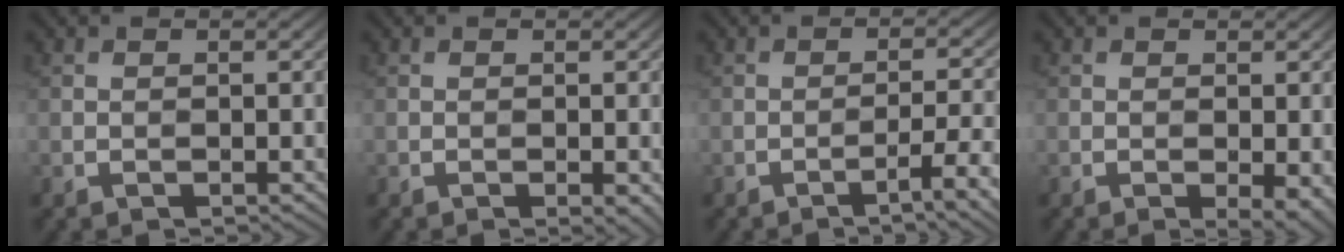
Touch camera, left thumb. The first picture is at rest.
{"total": 1.2, "force": [-0.4, 0.3, 1.1], "torque": [-0.017, -0.004, -0.006]}
{"total": 4.4, "force": [-2.3, 0.6, 3.7], "torque": [-0.059, 0.010, -0.039]}
{"total": 2.7, "force": [-0.8, 1.0, 2.4], "torque": [-0.033, -0.006, -0.010]}